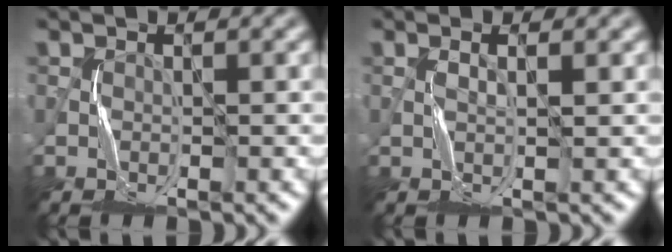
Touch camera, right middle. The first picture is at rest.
{"total": 1.1, "force": [0.4, -0.3, 1.0], "torque": [-0.021, -0.001, 0.008]}